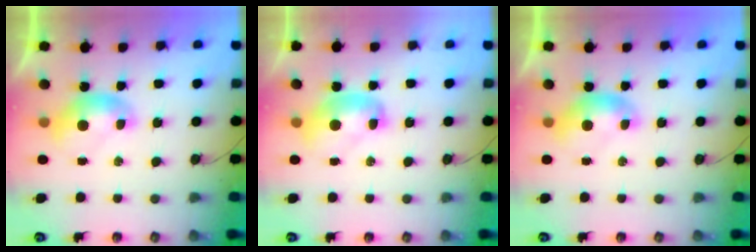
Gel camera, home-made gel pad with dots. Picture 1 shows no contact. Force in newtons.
{"total": 2.4, "press": 2.4, "slide": 0.2}
{"total": 0.0}